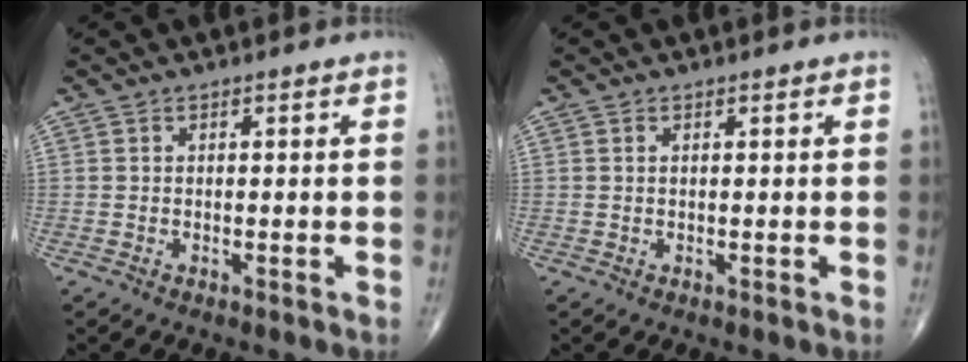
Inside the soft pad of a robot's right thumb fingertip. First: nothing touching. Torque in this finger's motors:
{"motor_torque": [-0.20, 0.01, 0.06, 0.15, 0.02]}